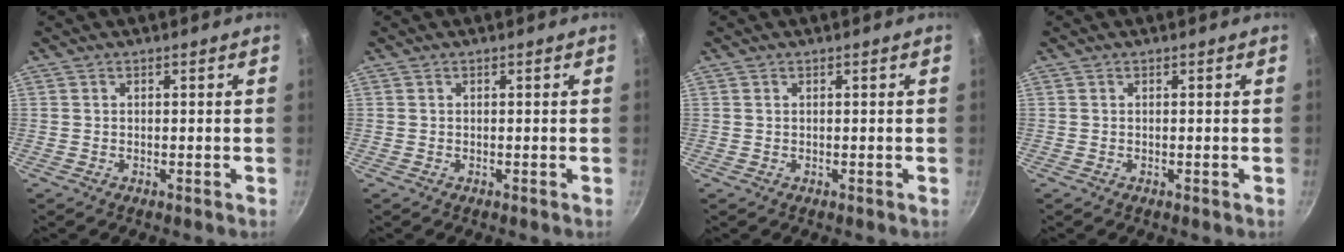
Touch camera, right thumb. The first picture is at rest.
{"total": 0.0}
{"total": 0.0}
{"total": 0.0}